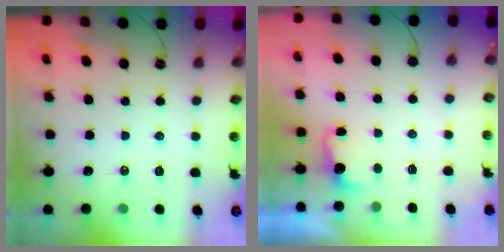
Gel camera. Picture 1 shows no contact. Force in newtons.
{"total": 2.9, "press": 2.8, "slide": 0.9}